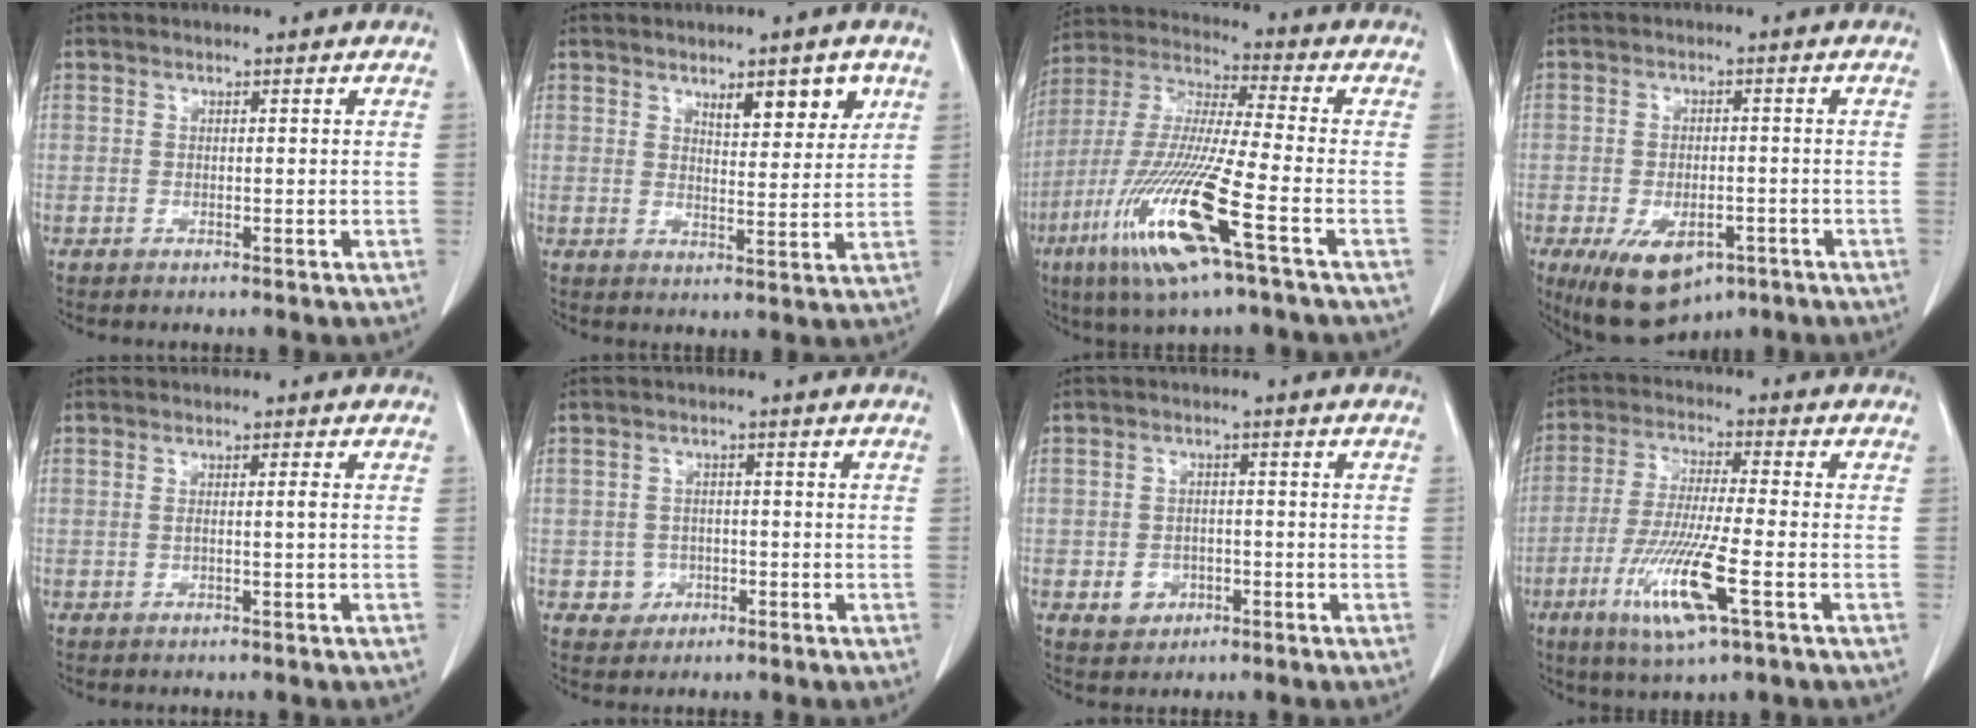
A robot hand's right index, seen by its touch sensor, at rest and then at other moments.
{"total": 5.9, "force": [3.4, 1.8, 4.5], "torque": [-0.063, -0.006, 0.050]}
{"total": 17.3, "force": [-7.5, 0.5, 15.6], "torque": [-0.339, -0.033, -0.147]}
{"total": 11.2, "force": [-6.3, 5.8, 7.2], "torque": [-0.129, -0.012, -0.088]}
{"total": 1.1, "force": [-0.1, -0.3, 1.1], "torque": [-0.021, -0.001, -0.001]}
{"total": 3.0, "force": [-1.1, 2.8, 0.2], "torque": [0.007, 0.012, -0.012]}
{"total": 3.5, "force": [-1.4, 3.0, 1.2], "torque": [-0.014, 0.006, -0.014]}
{"total": 12.1, "force": [-4.8, 0.7, 11.1], "torque": [-0.228, -0.026, -0.089]}